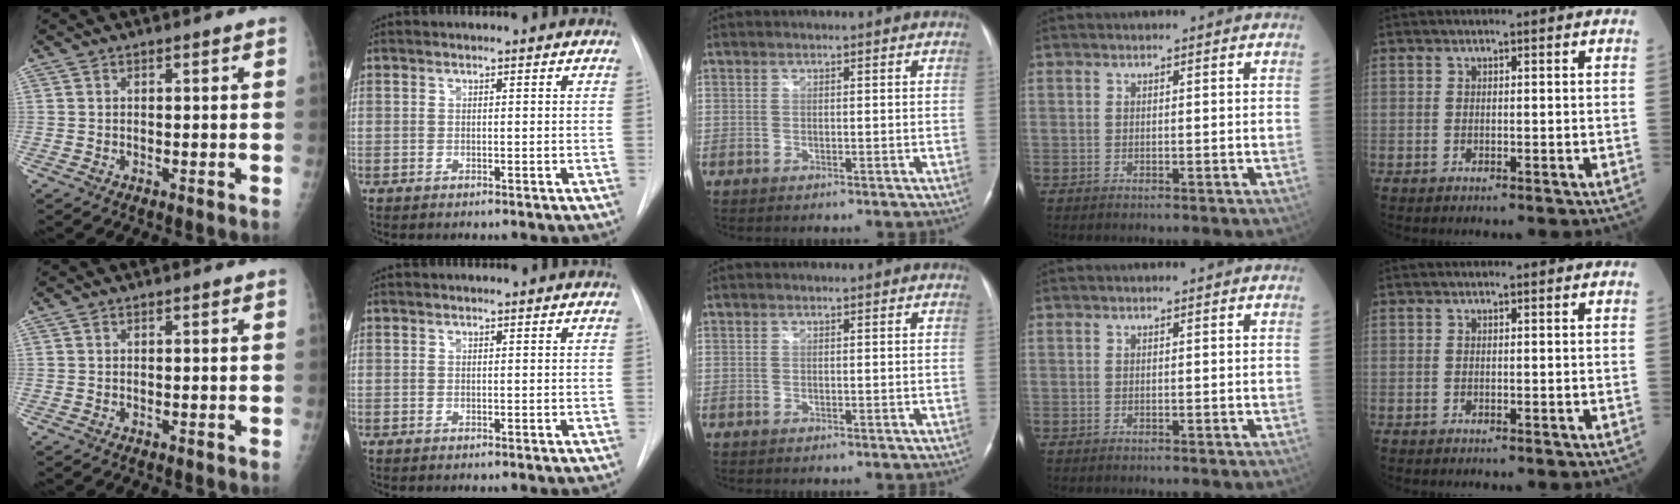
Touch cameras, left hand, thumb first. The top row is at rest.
{}